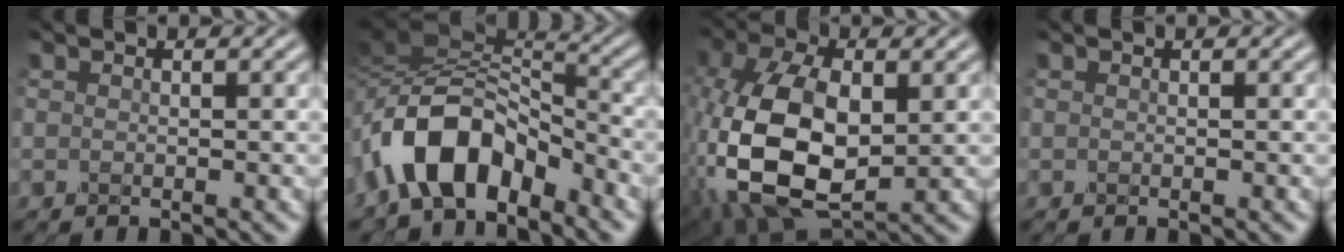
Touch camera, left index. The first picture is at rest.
{"total": 9.0, "force": [-5.0, 4.6, 6.0], "torque": [-0.104, 0.012, -0.100]}
{"total": 12.3, "force": [-2.0, 6.6, 10.1], "torque": [-0.234, -0.004, -0.039]}
{"total": 0.0}